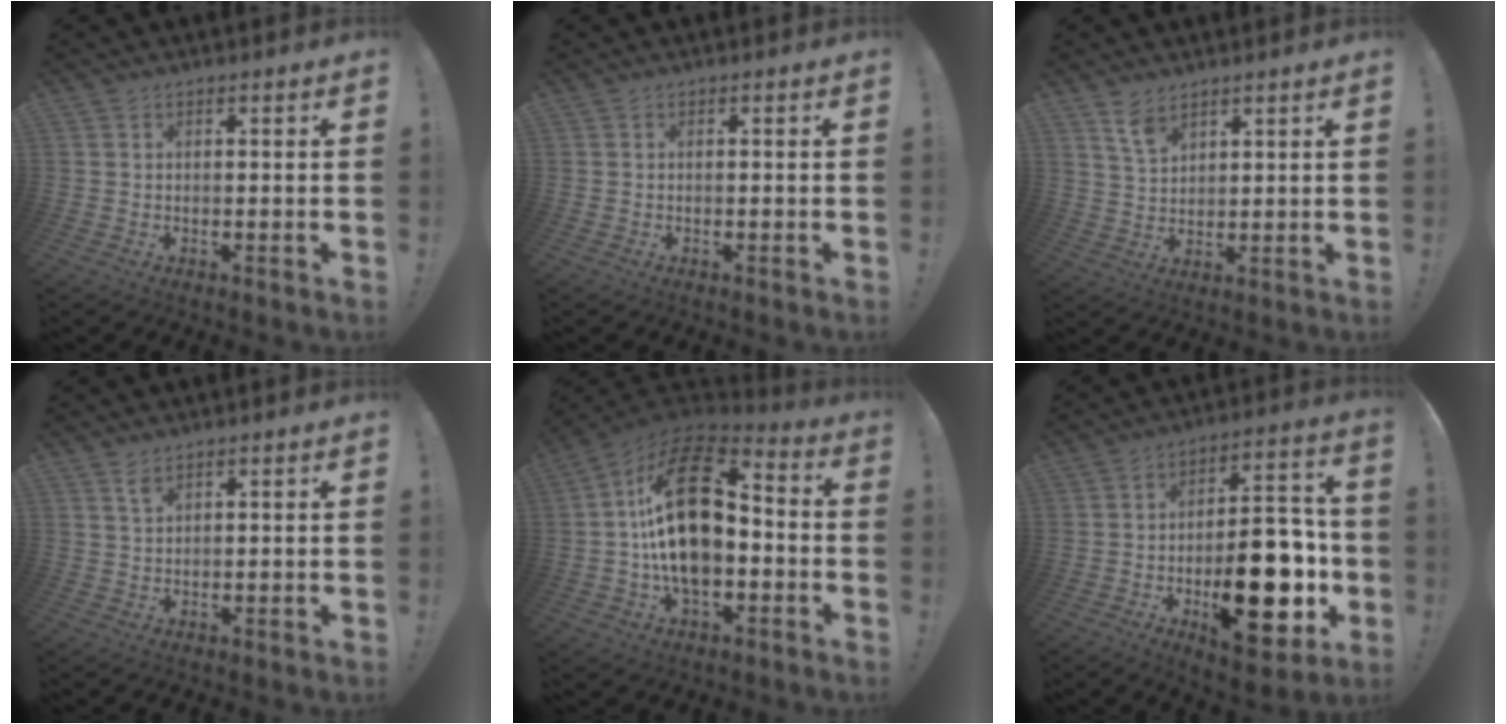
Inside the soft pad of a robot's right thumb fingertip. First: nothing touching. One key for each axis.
{"total": 0.0}
{"total": 6.5, "fx": 4.7, "fy": 3.4, "fz": 2.9, "tx": -0.048, "ty": -0.026, "tz": 0.087}
{"total": 2.3, "fx": 1.7, "fy": 1.0, "fz": 1.3, "tx": -0.013, "ty": -0.012, "tz": 0.029}
{"total": 24.7, "fx": 0.9, "fy": 14.6, "fz": 19.9, "tx": -0.365, "ty": 0.015, "tz": 0.022}
{"total": 24.9, "fx": -6.5, "fy": 12.2, "fz": 20.7, "tx": -0.280, "ty": 0.040, "tz": -0.081}